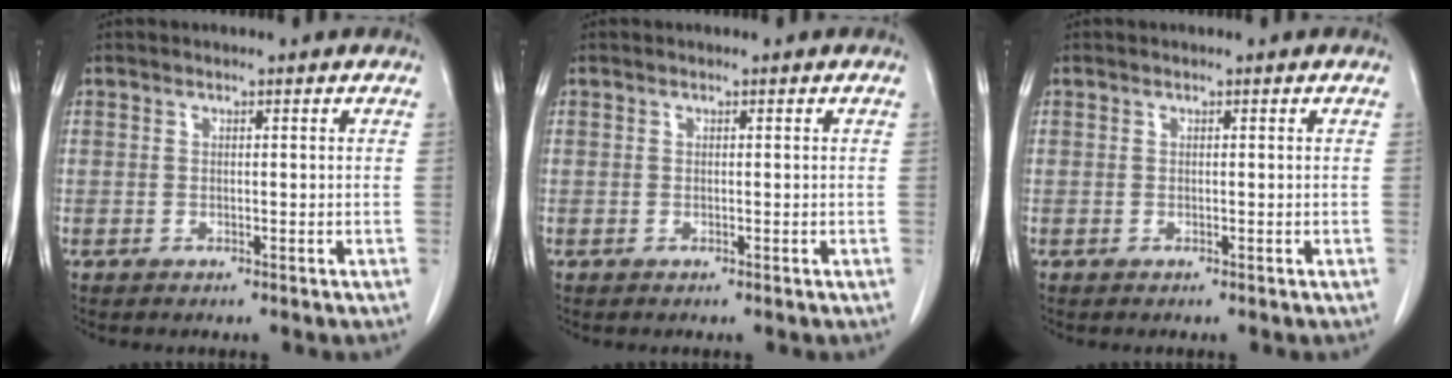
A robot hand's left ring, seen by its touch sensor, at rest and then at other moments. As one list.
[{"total": 0.0}, {"total": 0.0}]